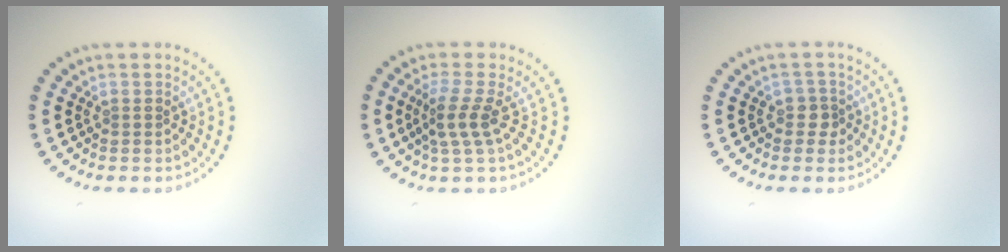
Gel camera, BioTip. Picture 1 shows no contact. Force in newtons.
{"total": 2.6, "press": 2.0, "slide": 1.6}
{"total": 1.4, "press": 1.2, "slide": 0.8}